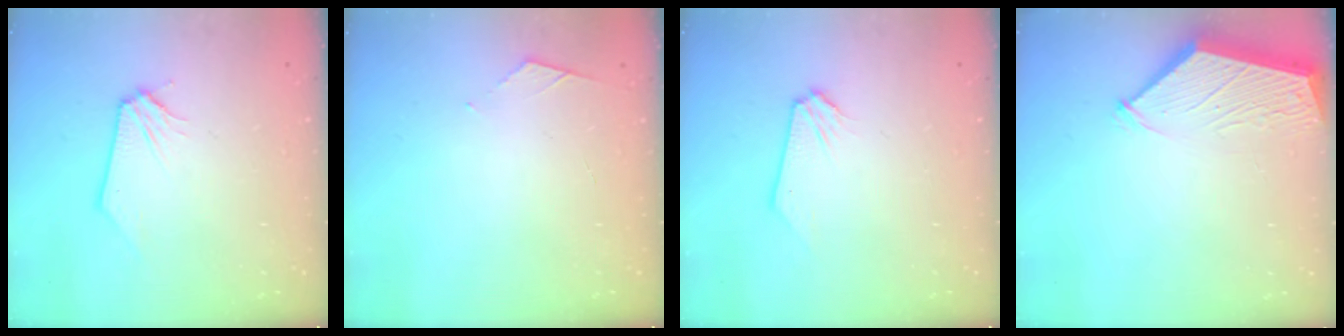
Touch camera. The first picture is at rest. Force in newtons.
{"total": 3.6, "press": 3.5, "slide": 0.5}
{"total": 0.0}
{"total": 2.9, "press": 2.8, "slide": 0.4}